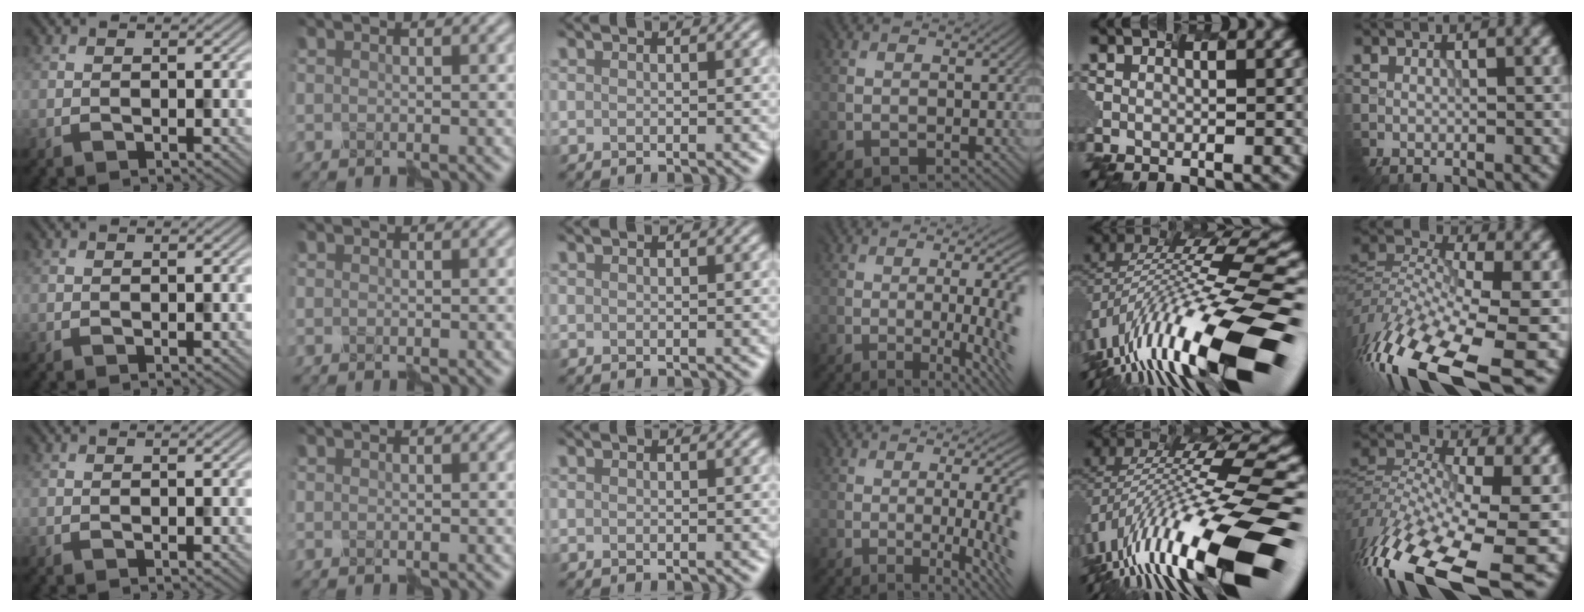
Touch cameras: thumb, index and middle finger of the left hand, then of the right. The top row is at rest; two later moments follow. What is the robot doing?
{"motion": "shake", "object": "plastic piggy bank"}